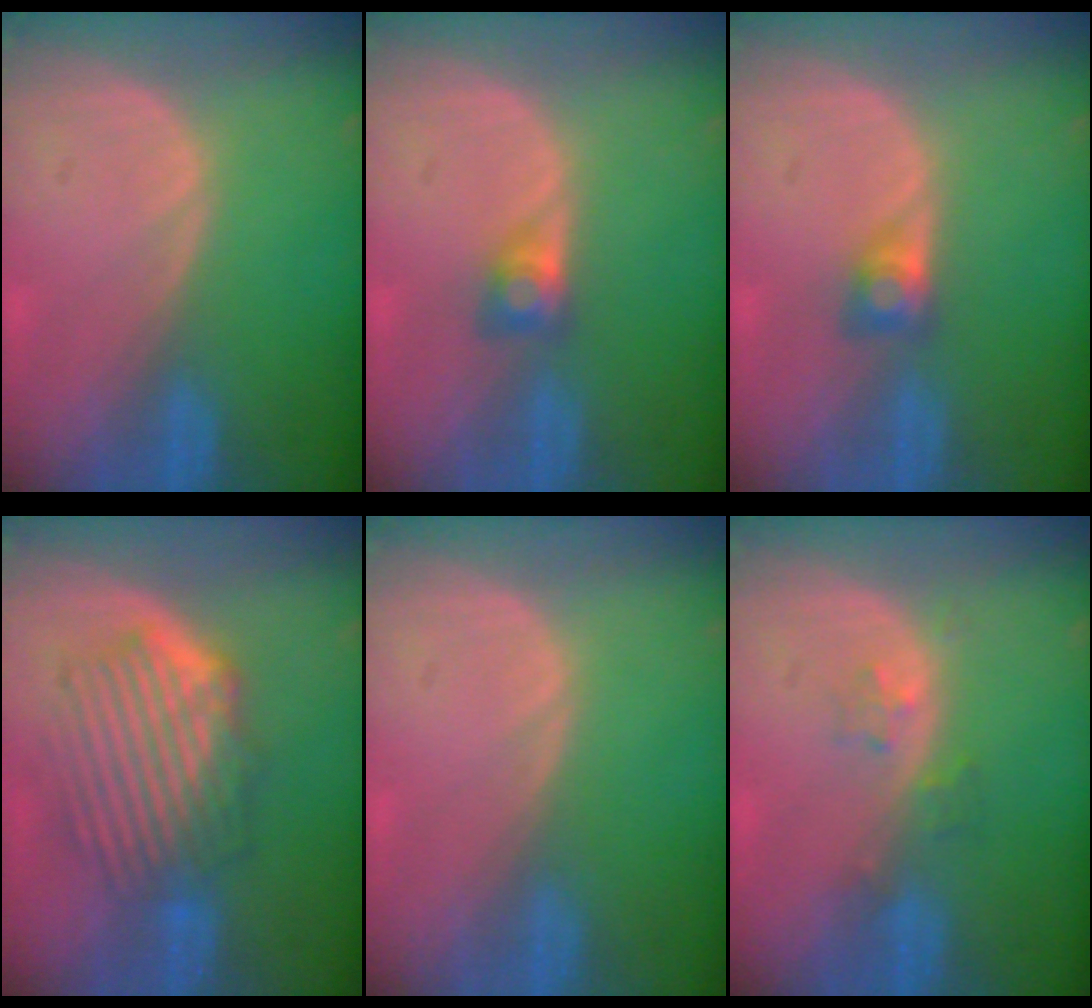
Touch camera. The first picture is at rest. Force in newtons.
{"total": 2.7, "press": 2.5, "slide": 1.1}
{"total": 2.7, "press": 2.5, "slide": 1.1}
{"total": 9.1, "press": 8.2, "slide": 4.0}
{"total": 0.0}
{"total": 2.3, "press": 2.2, "slide": 0.3}